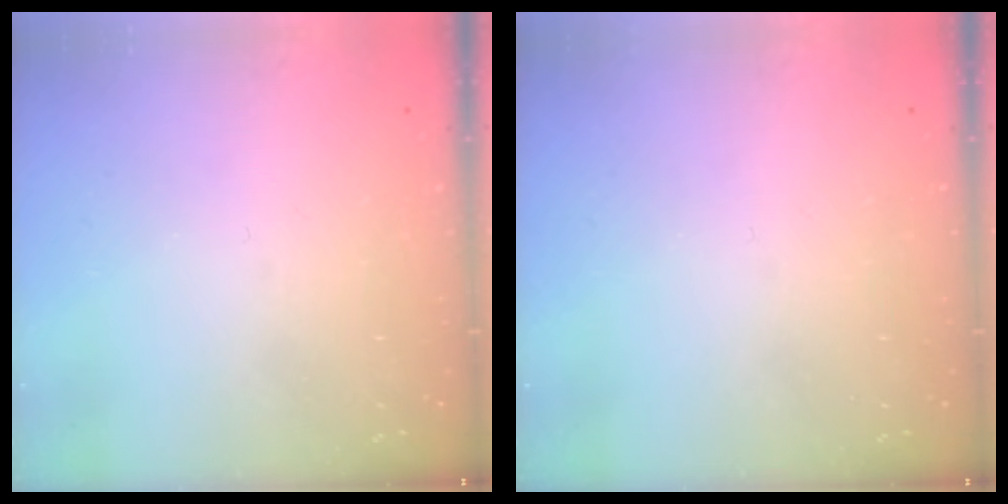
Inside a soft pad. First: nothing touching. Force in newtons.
{"total": 0.0}